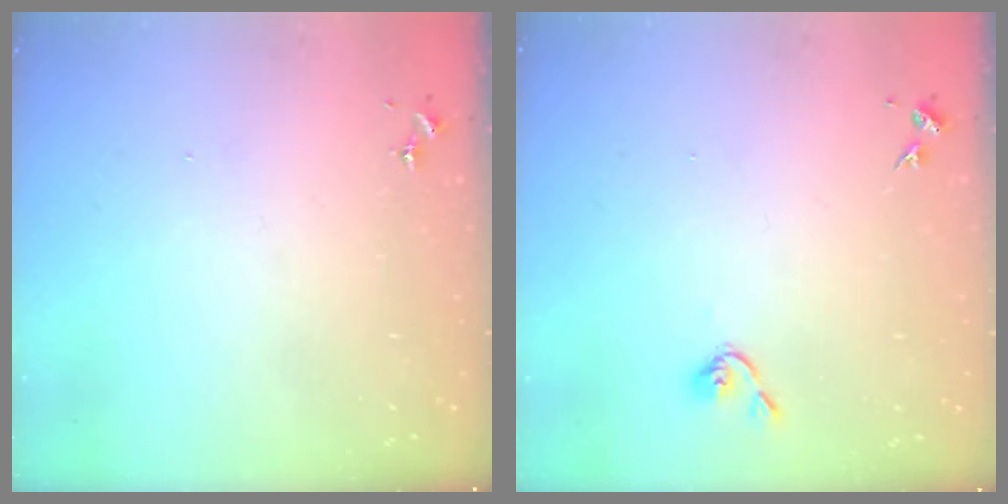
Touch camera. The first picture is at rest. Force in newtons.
{"total": 3.7, "press": 3.7, "slide": 0.7}